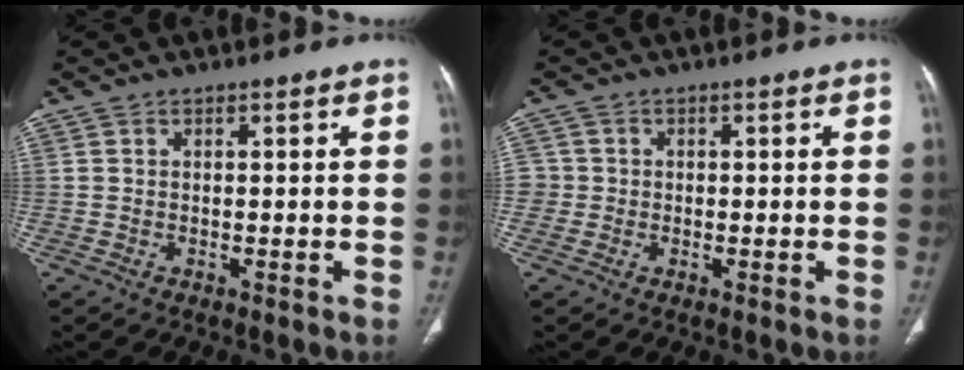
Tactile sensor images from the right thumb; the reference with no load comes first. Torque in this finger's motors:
{"motor_torque": [0.24, 0.01, 0.02, 0.26, 0.03]}